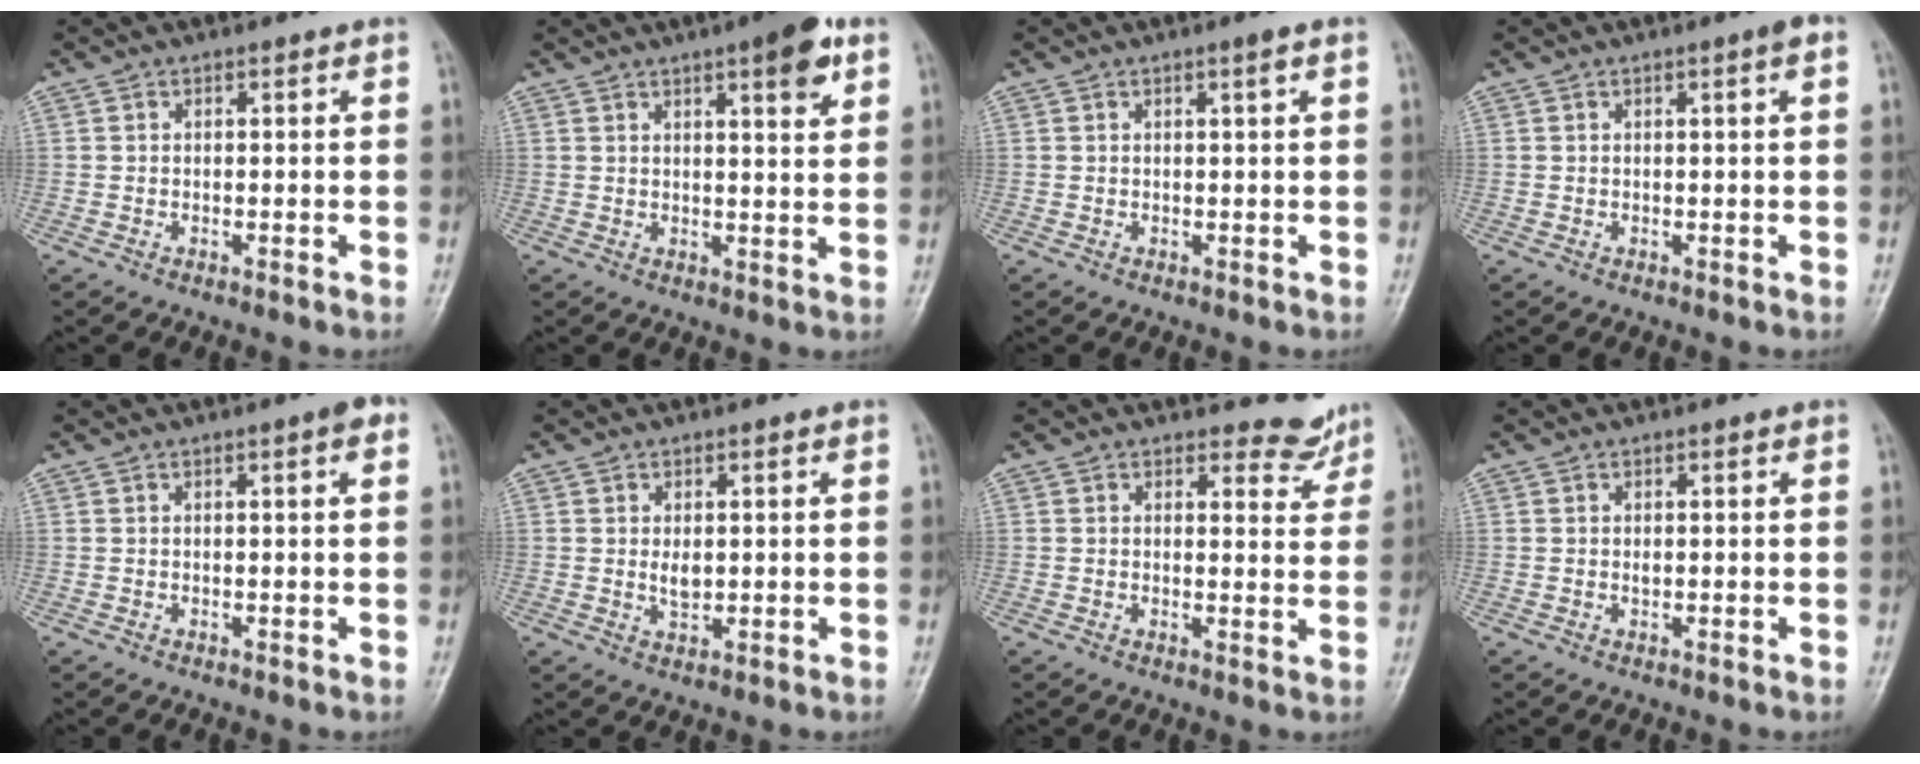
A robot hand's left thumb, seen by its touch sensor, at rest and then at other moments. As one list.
[{"total": 7.5, "force": [4.1, 1.9, 6.0], "torque": [-0.069, -0.015, 0.053]}, {"total": 1.2, "force": [0.5, -0.1, 1.0], "torque": [-0.016, 0.000, 0.010]}, {"total": 1.6, "force": [0.5, 0.0, 1.5], "torque": [-0.025, 0.004, 0.008]}, {"total": 2.1, "force": [0.8, 0.4, 1.9], "torque": [-0.023, 0.004, 0.009]}, {"total": 2.4, "force": [0.5, 1.5, 1.9], "torque": [-0.023, -0.006, 0.012]}, {"total": 4.3, "force": [3.9, 1.8, 0.0], "torque": [0.024, -0.038, 0.041]}, {"total": 0.7, "force": [0.3, 0.4, 0.4], "torque": [-0.003, -0.001, 0.006]}]